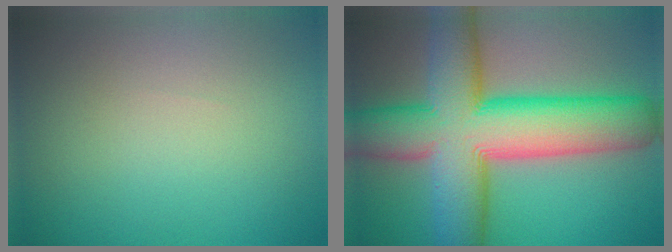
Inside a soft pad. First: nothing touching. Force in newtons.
{"total": 14.3, "press": 14.3, "slide": 0.6}